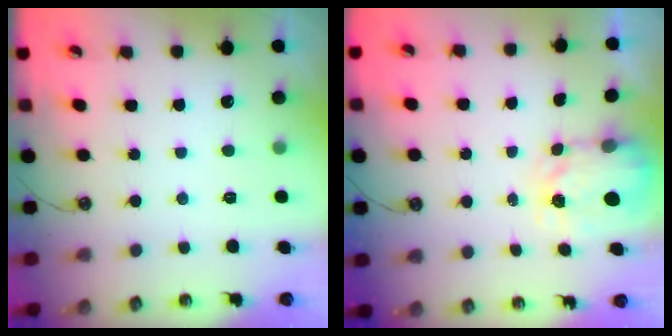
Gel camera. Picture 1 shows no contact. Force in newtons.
{"total": 3.7, "press": 3.6, "slide": 0.4}